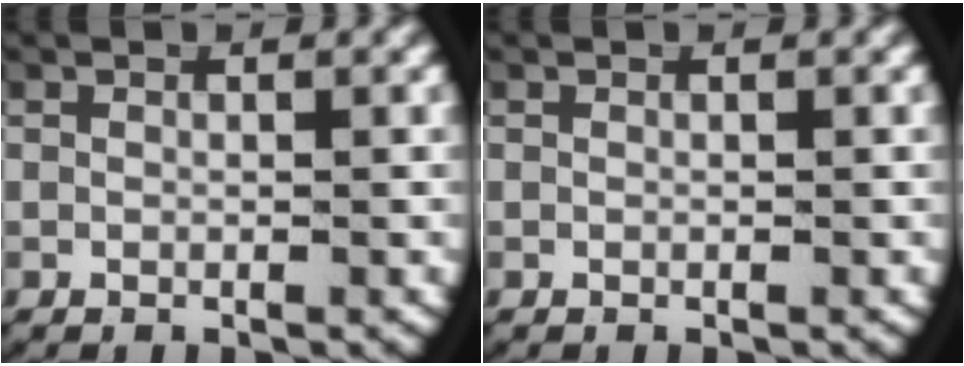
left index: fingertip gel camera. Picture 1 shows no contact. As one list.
[{"total": 0.0}]